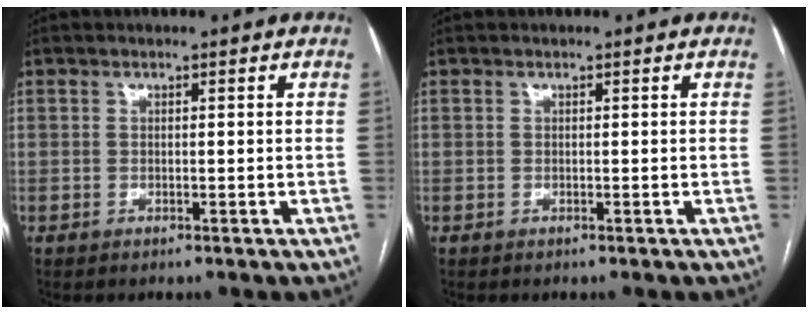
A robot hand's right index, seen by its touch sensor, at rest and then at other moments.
{"total": 0.0}